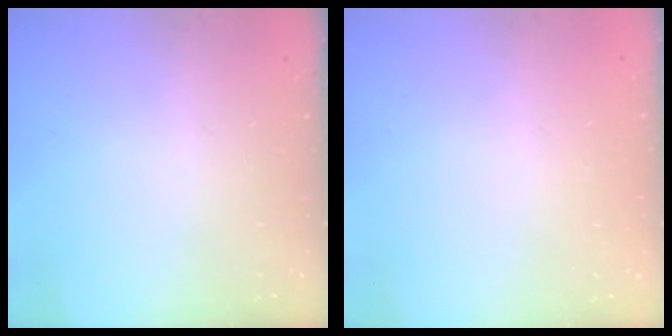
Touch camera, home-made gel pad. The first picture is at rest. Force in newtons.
{"total": 0.0}